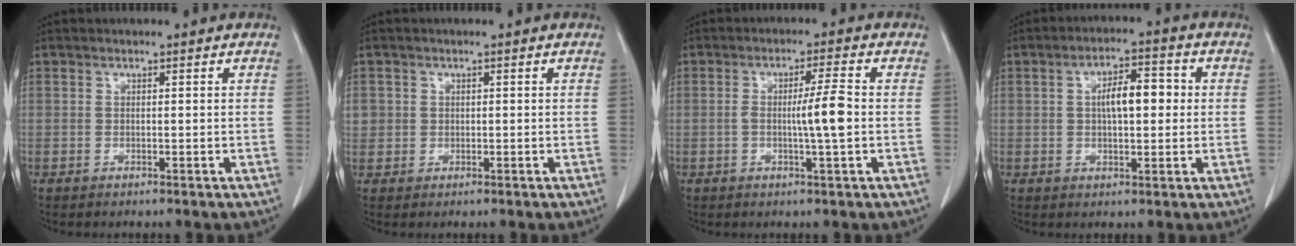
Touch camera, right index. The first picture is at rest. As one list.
[{"total": 2.3, "force": [0.4, 2.2, 0.4], "torque": [0.000, 0.005, 0.009]}, {"total": 5.3, "force": [-0.5, -0.3, 5.2], "torque": [-0.088, -0.001, -0.011]}, {"total": 6.7, "force": [0.7, 2.4, 6.1], "torque": [-0.107, 0.018, 0.011]}]